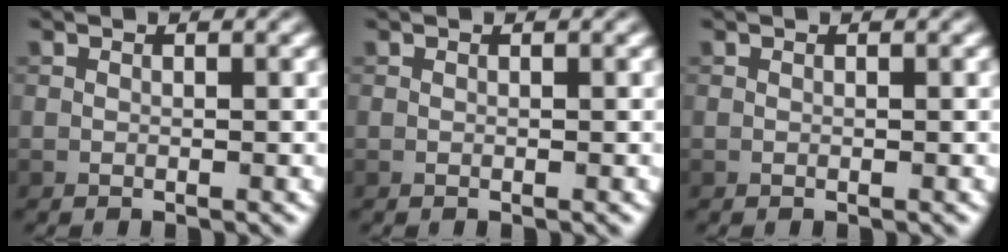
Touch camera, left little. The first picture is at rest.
{"total": 0.0}
{"total": 0.0}